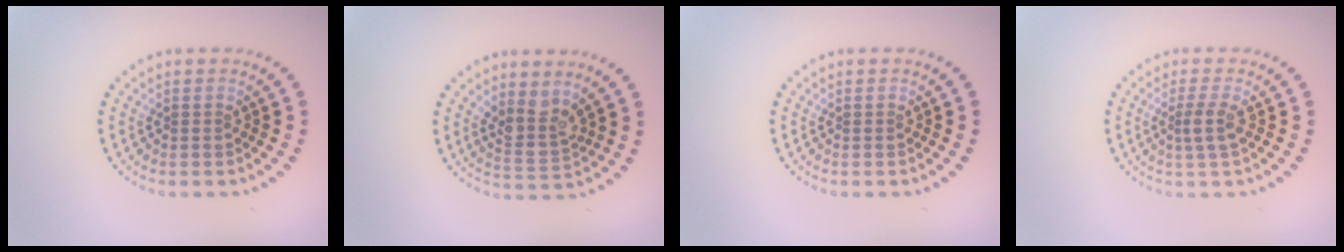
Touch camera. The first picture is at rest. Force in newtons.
{"total": 2.9, "press": 2.2, "slide": 1.8}
{"total": 0.0}
{"total": 1.9, "press": 1.5, "slide": 1.2}